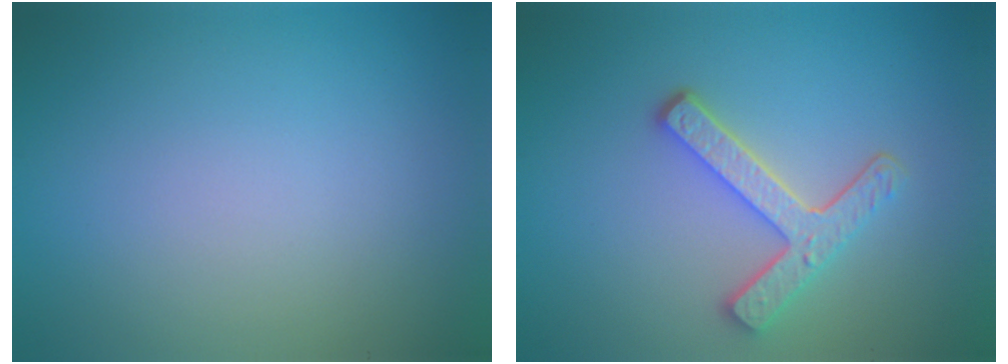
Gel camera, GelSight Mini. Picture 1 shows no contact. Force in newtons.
{"total": 3.8, "press": 3.1, "slide": 2.1}